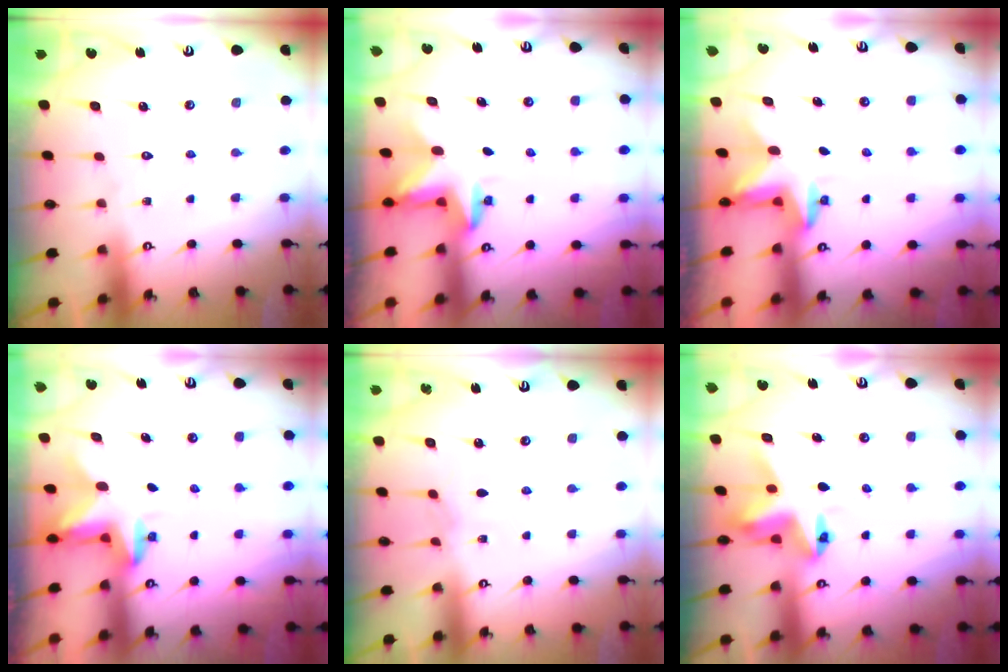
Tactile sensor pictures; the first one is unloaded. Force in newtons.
{"total": 2.9, "press": 2.9, "slide": 0.1}
{"total": 2.4, "press": 2.3, "slide": 0.4}
{"total": 2.6, "press": 2.6, "slide": 0.6}
{"total": 2.6, "press": 2.6, "slide": 0.4}
{"total": 4.9, "press": 4.9, "slide": 0.3}